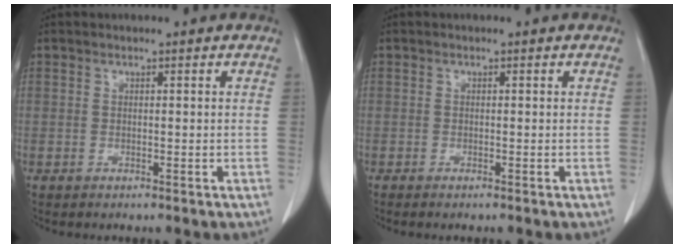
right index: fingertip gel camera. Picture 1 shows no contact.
{"total": 0.7, "force": [-0.6, 0.0, 0.4], "torque": [-0.009, -0.002, -0.010]}